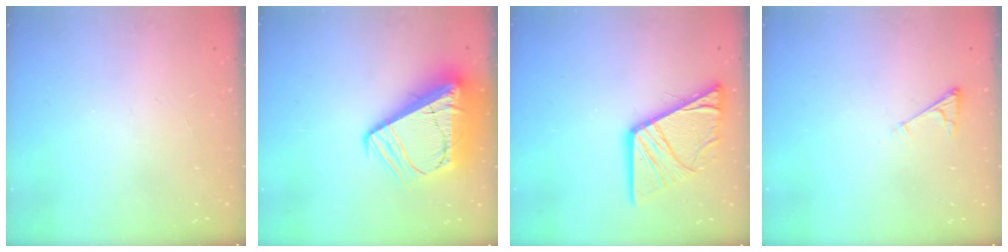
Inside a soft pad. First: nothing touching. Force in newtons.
{"total": 20.8, "press": 20.6, "slide": 2.3}
{"total": 15.7, "press": 15.7, "slide": 1.6}
{"total": 3.0, "press": 3.0, "slide": 0.4}